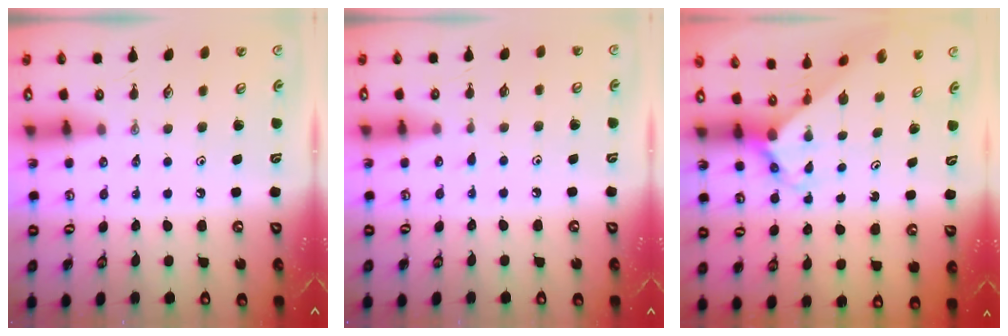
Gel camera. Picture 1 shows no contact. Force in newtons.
{"total": 3.8, "press": 3.8, "slide": 0.4}
{"total": 3.4, "press": 3.4, "slide": 0.3}